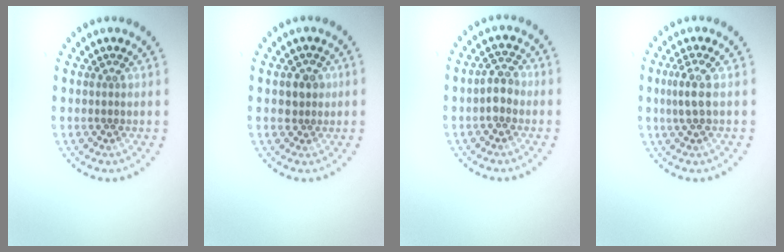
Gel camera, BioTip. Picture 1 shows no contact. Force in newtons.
{"total": 1.8, "press": 1.6, "slide": 0.7}
{"total": 1.9, "press": 1.8, "slide": 0.6}
{"total": 2.1, "press": 1.7, "slide": 1.2}